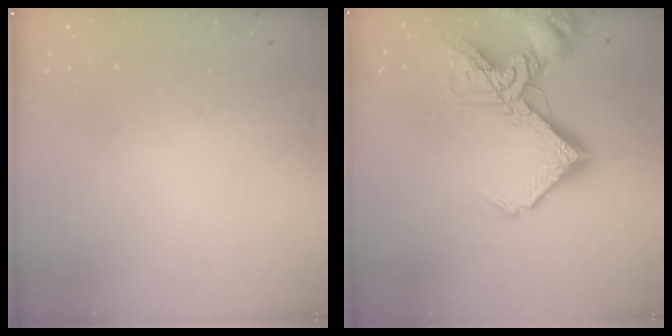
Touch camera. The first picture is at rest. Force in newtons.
{"total": 19.1, "press": 18.9, "slide": 2.4}